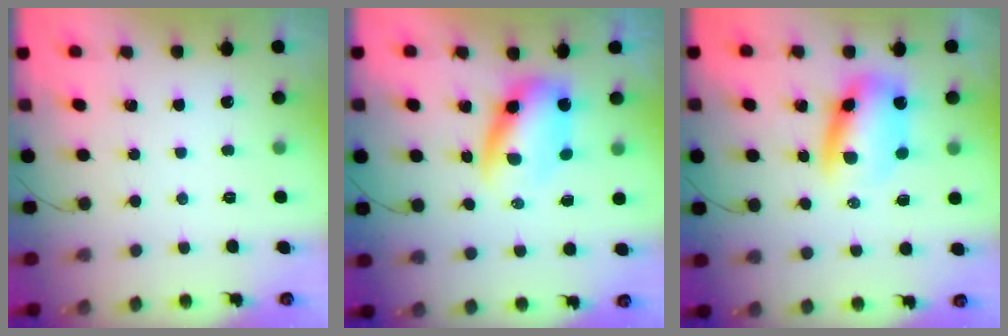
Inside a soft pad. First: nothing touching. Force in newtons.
{"total": 5.8, "press": 5.8, "slide": 0.9}
{"total": 9.3, "press": 9.0, "slide": 2.4}